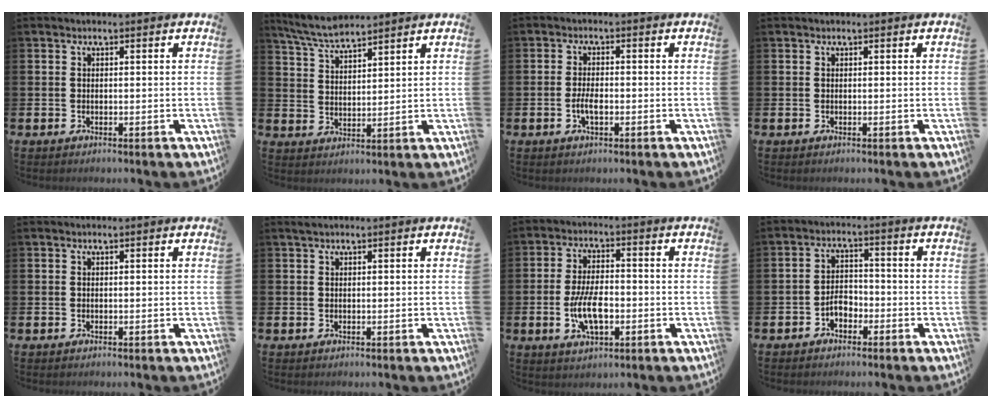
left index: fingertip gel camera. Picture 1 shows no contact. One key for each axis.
{"total": 5.8, "fx": 5.5, "fy": 0.6, "fz": 1.8, "tx": -0.052, "ty": -0.020, "tz": 0.101}
{"total": 2.7, "fx": -0.8, "fy": 1.1, "fz": 2.3, "tx": -0.039, "ty": 0.001, "tz": -0.015}
{"total": 0.0}
{"total": 0.0}
{"total": 0.7, "fx": 0.5, "fy": 0.1, "fz": 0.4, "tx": -0.008, "ty": 0.003, "tz": 0.009}
{"total": 6.5, "fx": -1.4, "fy": 3.0, "fz": 5.6, "tx": -0.112, "ty": -0.001, "tz": -0.030}
{"total": 2.9, "fx": -1.8, "fy": 1.7, "fz": 1.4, "tx": -0.032, "ty": 0.010, "tz": -0.038}